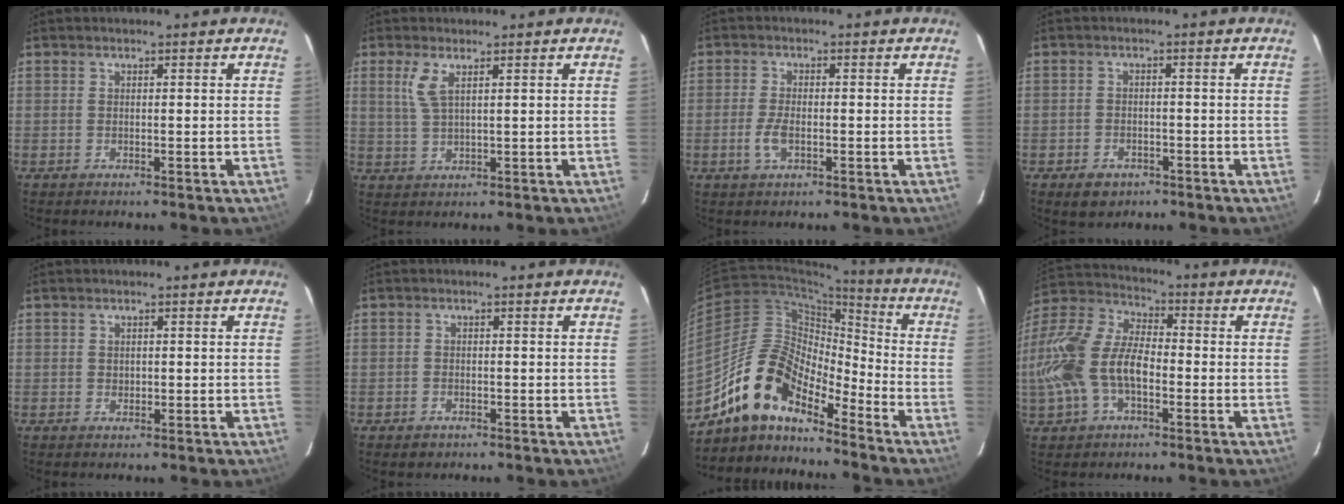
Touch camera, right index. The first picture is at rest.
{"total": 3.9, "force": [1.8, 1.1, 3.2], "torque": [-0.070, 0.001, 0.041]}
{"total": 3.8, "force": [-1.3, 1.6, 3.1], "torque": [-0.072, -0.001, -0.026]}
{"total": 4.5, "force": [-2.9, 3.1, 1.6], "torque": [-0.043, 0.000, -0.040]}
{"total": 0.8, "force": [0.1, 0.7, 0.3], "torque": [-0.001, 0.002, 0.002]}
{"total": 1.7, "force": [-1.1, 1.2, 0.3], "torque": [-0.008, 0.000, -0.015]}
{"total": 13.7, "force": [-11.5, 4.7, 5.9], "torque": [-0.105, 0.016, -0.225]}
{"total": 17.9, "force": [-4.1, 10.2, 14.1], "torque": [-0.306, 0.010, -0.080]}